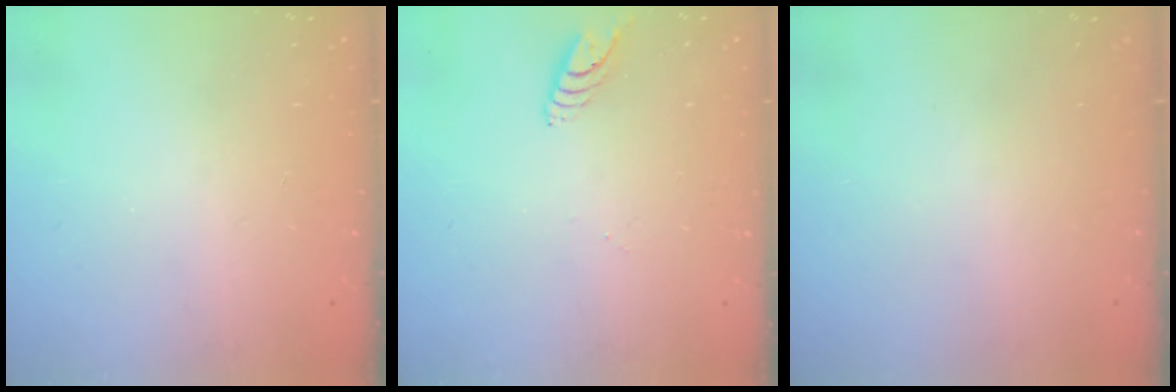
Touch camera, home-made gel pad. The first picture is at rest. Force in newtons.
{"total": 5.8, "press": 5.8, "slide": 0.5}
{"total": 0.0}